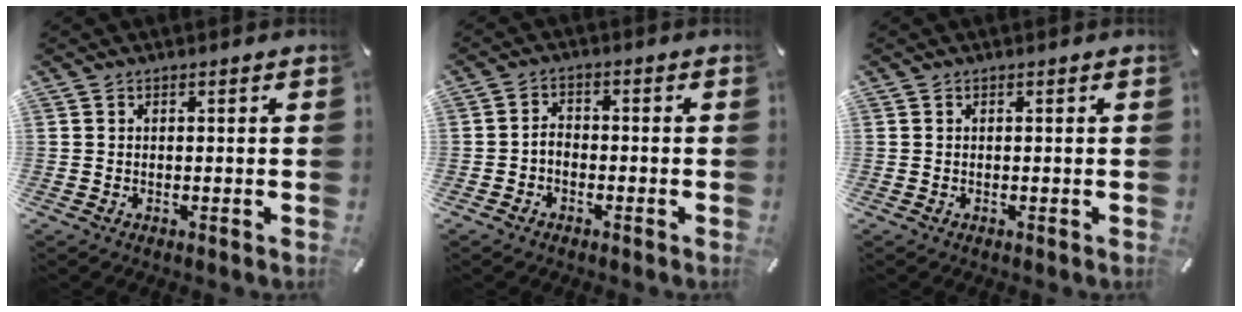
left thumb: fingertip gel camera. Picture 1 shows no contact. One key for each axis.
{"total": 2.8, "fx": -1.5, "fy": 2.0, "fz": 1.2, "tx": -0.023, "ty": 0.012, "tz": -0.030}
{"total": 0.0}